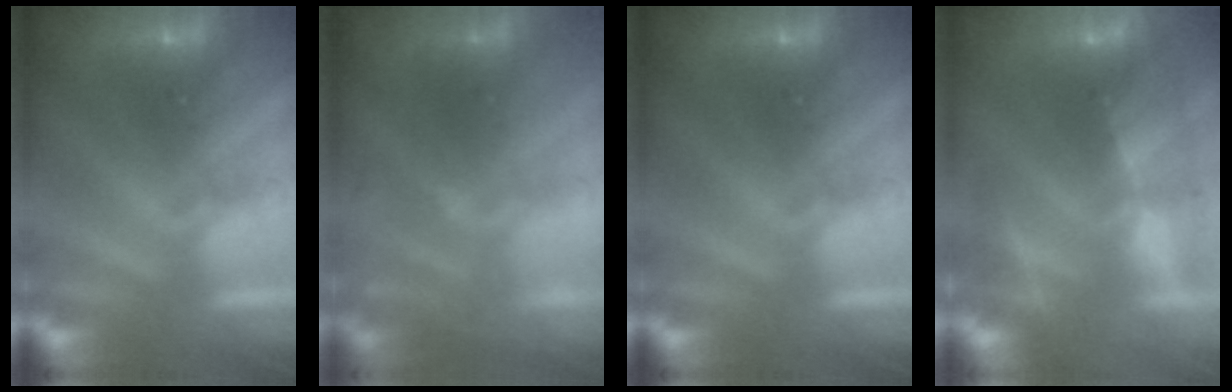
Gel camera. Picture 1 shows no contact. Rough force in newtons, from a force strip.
{"total": 1.8}
{"total": 0.0}
{"total": 7.9}